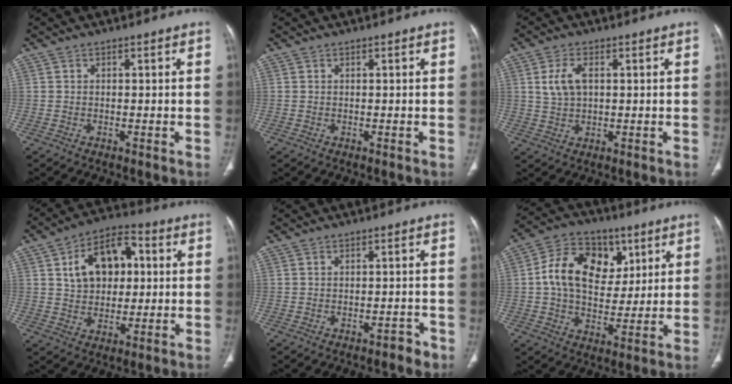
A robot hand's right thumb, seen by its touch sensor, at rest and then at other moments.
{"total": 0.0}
{"total": 5.2, "force": [1.3, 3.0, 4.1], "torque": [-0.086, 0.002, 0.027]}
{"total": 13.4, "force": [2.8, 8.9, 9.6], "torque": [-0.124, 0.014, 0.040]}
{"total": 2.3, "force": [-1.7, 1.1, 1.0], "torque": [-0.009, 0.014, -0.020]}
{"total": 15.9, "force": [4.0, 11.6, 10.0], "torque": [-0.144, 0.005, 0.063]}